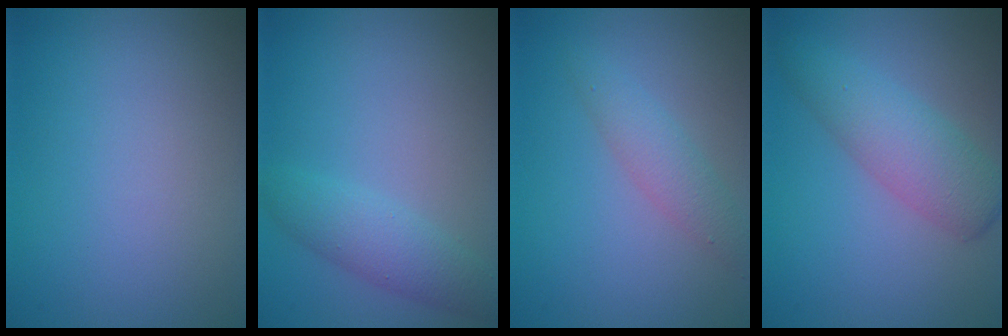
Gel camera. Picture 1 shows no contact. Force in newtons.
{"total": 2.9, "press": 2.9, "slide": 0.2}
{"total": 2.3, "press": 2.3, "slide": 0.1}
{"total": 4.5, "press": 4.5, "slide": 0.1}